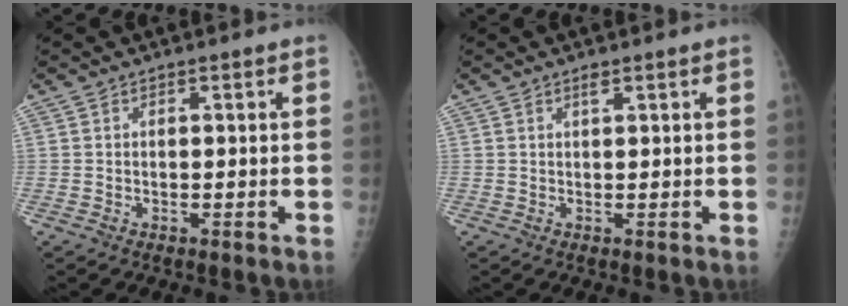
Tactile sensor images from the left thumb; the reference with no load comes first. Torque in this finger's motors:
{"motor_torque": [0.20, -0.12, 0.16, -0.05, 0.02]}